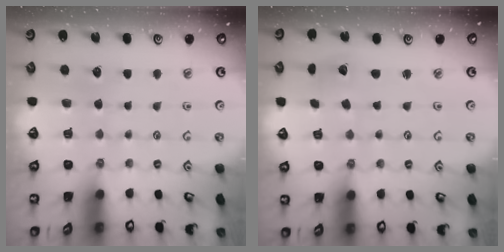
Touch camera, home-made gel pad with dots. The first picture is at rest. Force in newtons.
{"total": 1.8, "press": 1.7, "slide": 0.3}